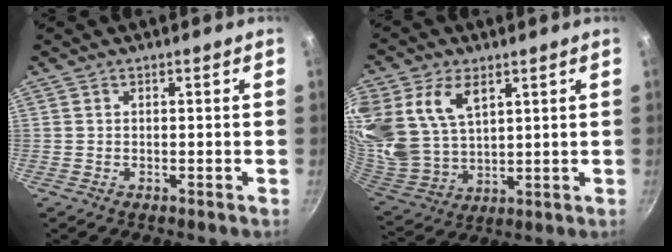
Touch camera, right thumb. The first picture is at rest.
{"total": 19.3, "force": [7.9, 12.5, 12.3], "torque": [-0.263, -0.017, 0.170]}